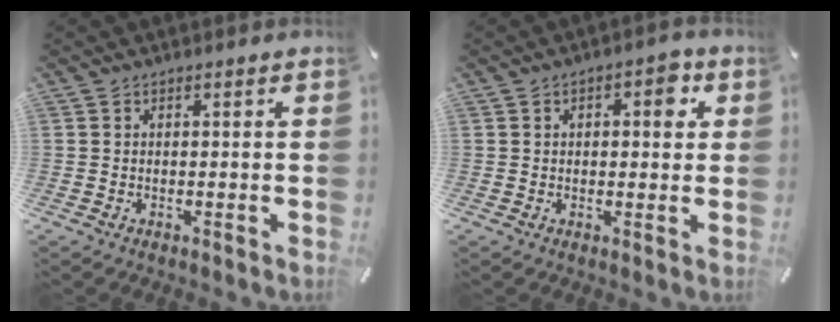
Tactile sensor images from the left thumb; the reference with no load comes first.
{"total": 5.4, "force": [1.4, 2.9, 4.4], "torque": [-0.042, -0.005, 0.010]}